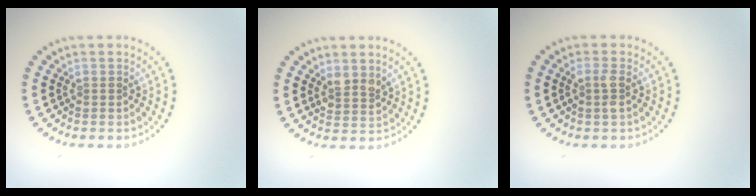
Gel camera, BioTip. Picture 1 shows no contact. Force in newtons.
{"total": 1.8, "press": 1.5, "slide": 1.0}
{"total": 1.5, "press": 1.3, "slide": 0.6}